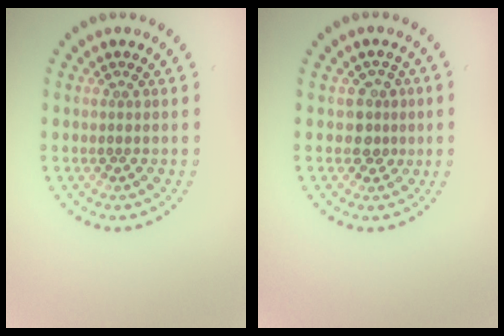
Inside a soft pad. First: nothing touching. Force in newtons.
{"total": 2.0, "press": 1.7, "slide": 1.1}